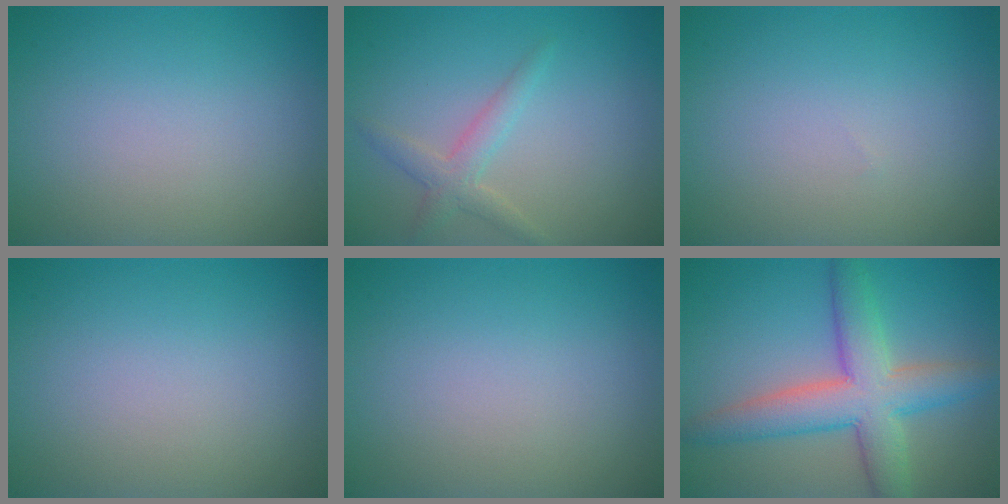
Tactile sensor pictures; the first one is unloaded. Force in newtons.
{"total": 2.2, "press": 2.2, "slide": 0.1}
{"total": 0.0}
{"total": 0.0}
{"total": 0.0}
{"total": 7.2, "press": 7.2, "slide": 0.3}